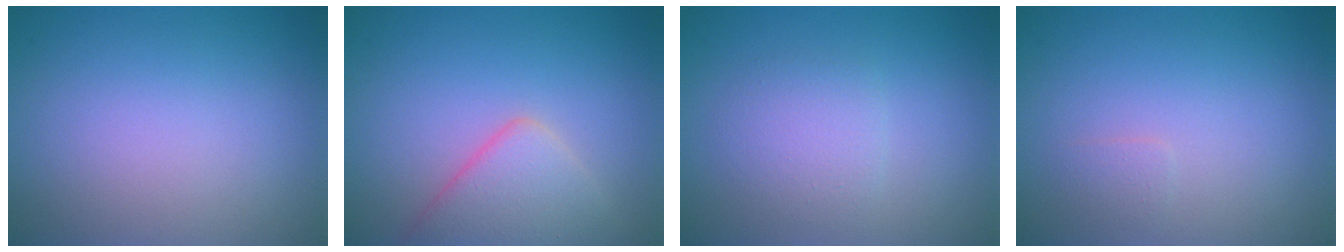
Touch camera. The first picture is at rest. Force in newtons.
{"total": 4.4, "press": 4.4, "slide": 0.2}
{"total": 2.3, "press": 2.3, "slide": 0.1}
{"total": 0.7, "press": 0.7, "slide": 0.1}